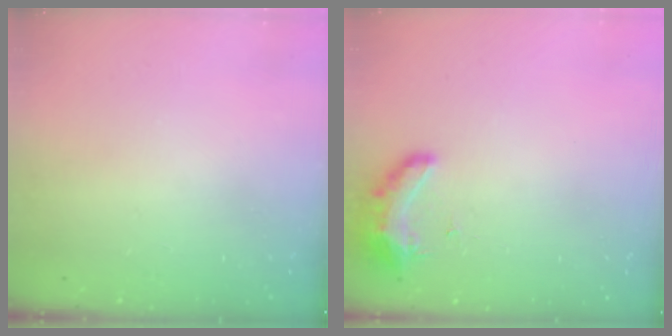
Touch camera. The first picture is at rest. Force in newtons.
{"total": 8.5, "press": 8.3, "slide": 1.6}